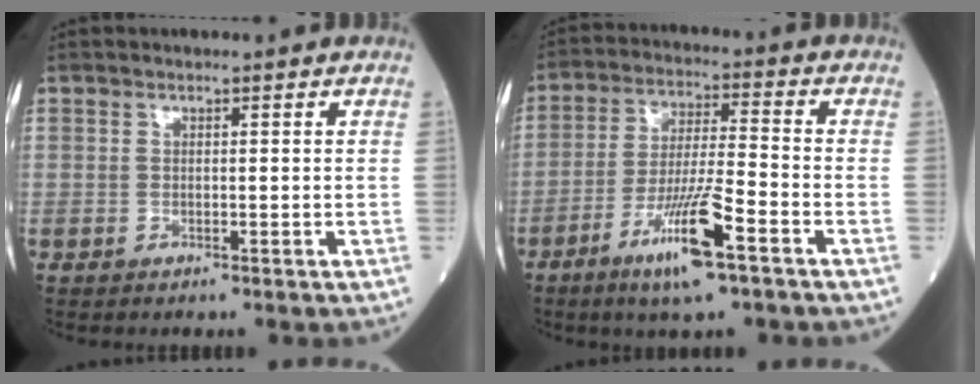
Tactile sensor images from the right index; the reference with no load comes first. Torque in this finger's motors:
{"motor_torque": [1.54, -0.60, 0.79, 0.21]}